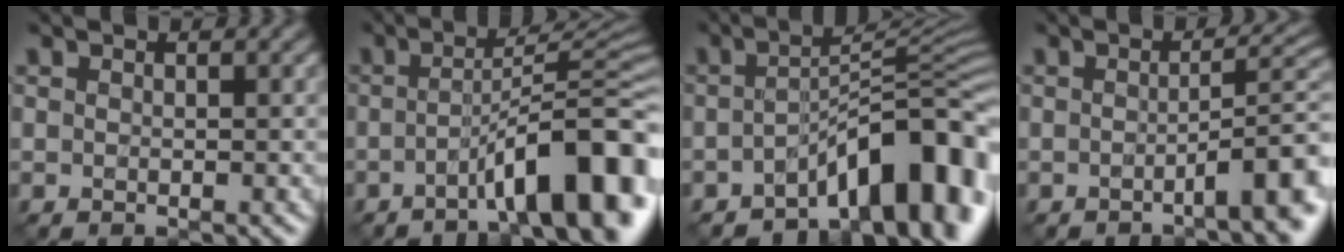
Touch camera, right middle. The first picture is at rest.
{"total": 9.5, "force": [-3.8, 1.9, 8.5], "torque": [-0.107, 0.018, -0.063]}
{"total": 9.7, "force": [-5.1, 3.2, 7.6], "torque": [-0.075, 0.016, -0.089]}
{"total": 5.8, "force": [-2.4, 1.2, 5.2], "torque": [-0.060, 0.011, -0.042]}